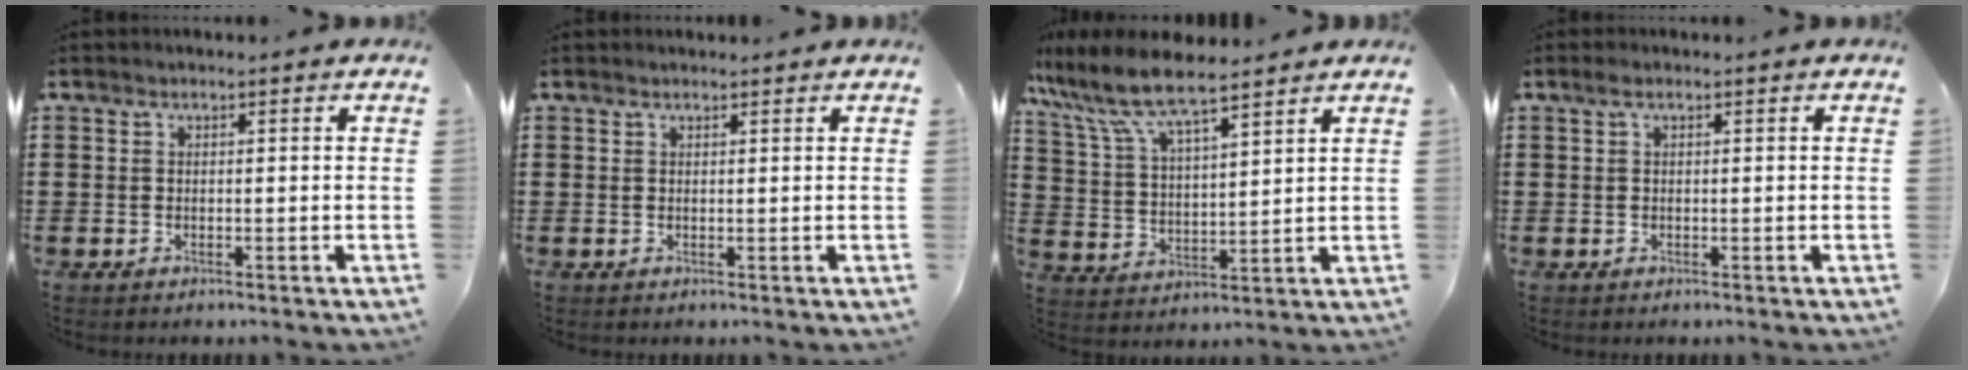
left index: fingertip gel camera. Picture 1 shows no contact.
{"total": 0.6, "force": [0.6, 0.1, 0.0], "torque": [-0.003, 0.000, 0.013]}
{"total": 8.7, "force": [7.1, 1.8, 4.6], "torque": [-0.117, -0.030, 0.124]}
{"total": 0.8, "force": [0.1, 0.3, 0.7], "torque": [-0.014, 0.004, 0.001]}